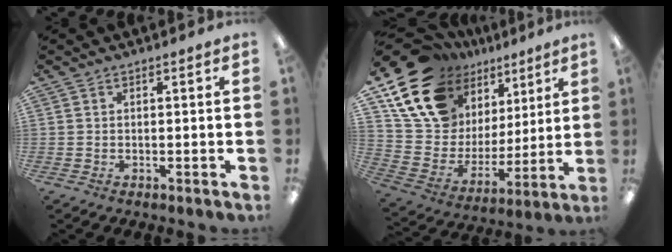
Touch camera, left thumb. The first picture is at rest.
{"total": 19.8, "force": [14.0, 11.7, 7.6], "torque": [-0.170, -0.083, 0.271]}